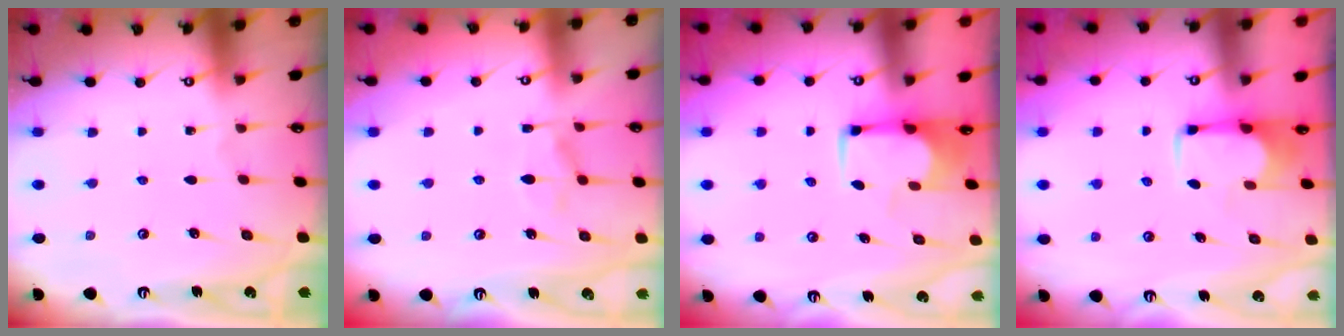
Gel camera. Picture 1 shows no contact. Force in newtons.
{"total": 1.4, "press": 0.3, "slide": 1.3}
{"total": 2.0, "press": 1.7, "slide": 1.0}
{"total": 1.9, "press": 1.7, "slide": 0.7}